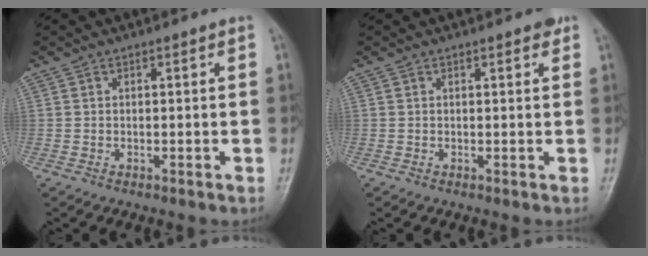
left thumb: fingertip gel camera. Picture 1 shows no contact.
{"total": 1.6, "force": [1.1, 0.5, 1.1], "torque": [-0.012, -0.002, 0.011]}